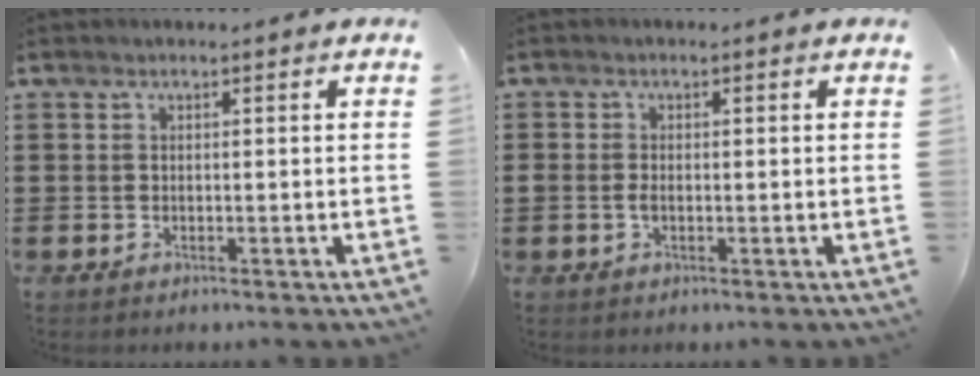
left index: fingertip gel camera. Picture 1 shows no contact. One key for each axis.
{"total": 1.6, "fx": -0.4, "fy": 0.8, "fz": 1.3, "tx": -0.025, "ty": 0.002, "tz": -0.008}